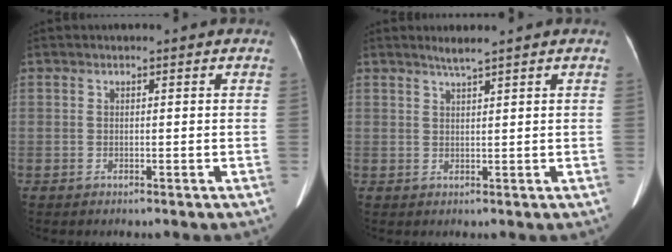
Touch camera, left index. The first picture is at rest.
{"total": 1.7, "force": [1.4, -0.5, 0.8], "torque": [-0.019, 0.001, 0.031]}